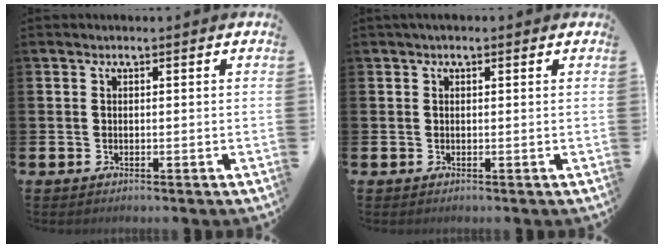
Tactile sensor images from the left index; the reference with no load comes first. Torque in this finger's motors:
{"motor_torque": [0.74, -1.40, 1.05, 0.21]}